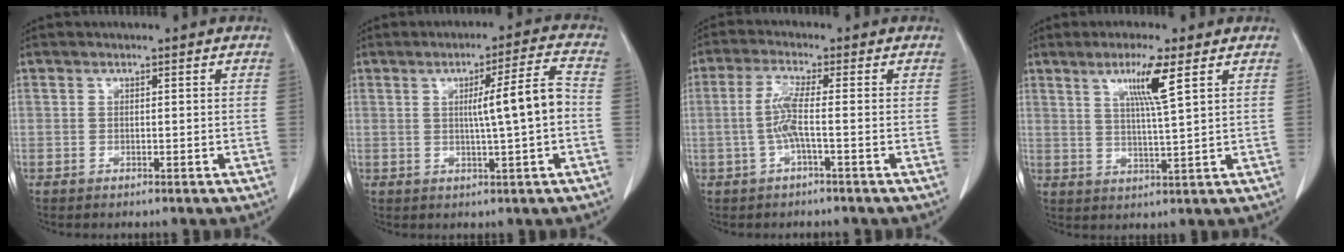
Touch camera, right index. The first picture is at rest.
{"total": 7.9, "force": [0.0, -0.5, 7.9], "torque": [-0.115, 0.006, 0.000]}
{"total": 4.5, "force": [-0.9, 0.0, 4.4], "torque": [-0.097, 0.005, -0.019]}
{"total": 6.8, "force": [3.3, -0.6, 6.0], "torque": [-0.108, -0.006, 0.059]}